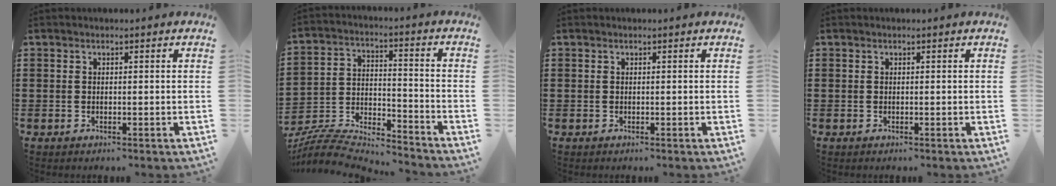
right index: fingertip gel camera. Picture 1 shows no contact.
{"total": 7.0, "force": [-6.8, 1.2, 1.6], "torque": [-0.045, -0.006, -0.139]}
{"total": 0.0}
{"total": 0.0}